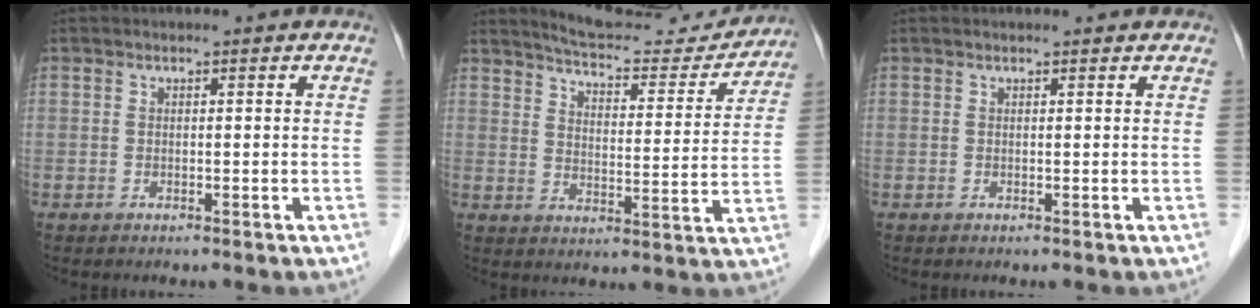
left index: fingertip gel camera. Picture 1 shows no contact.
{"total": 13.9, "force": [13.4, 2.2, 2.8], "torque": [-0.035, -0.021, 0.174]}
{"total": 1.0, "force": [0.9, 0.2, 0.2], "torque": [-0.011, 0.005, 0.007]}